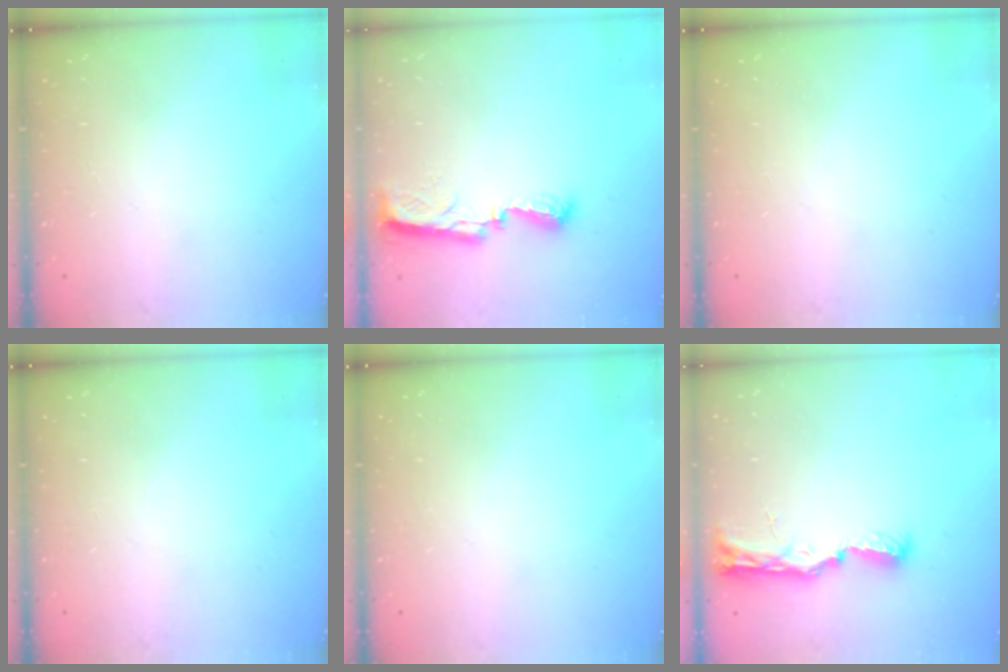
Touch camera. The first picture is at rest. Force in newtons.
{"total": 8.2, "press": 8.1, "slide": 0.8}
{"total": 0.0}
{"total": 0.0}
{"total": 0.0}
{"total": 11.0, "press": 9.9, "slide": 5.0}